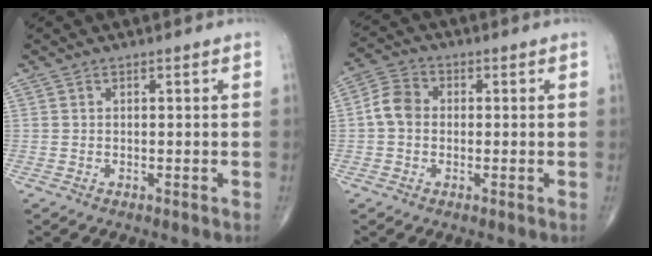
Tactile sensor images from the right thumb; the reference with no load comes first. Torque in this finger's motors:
{"motor_torque": [1.01, 1.23, 0.58, -0.21, 0.04]}